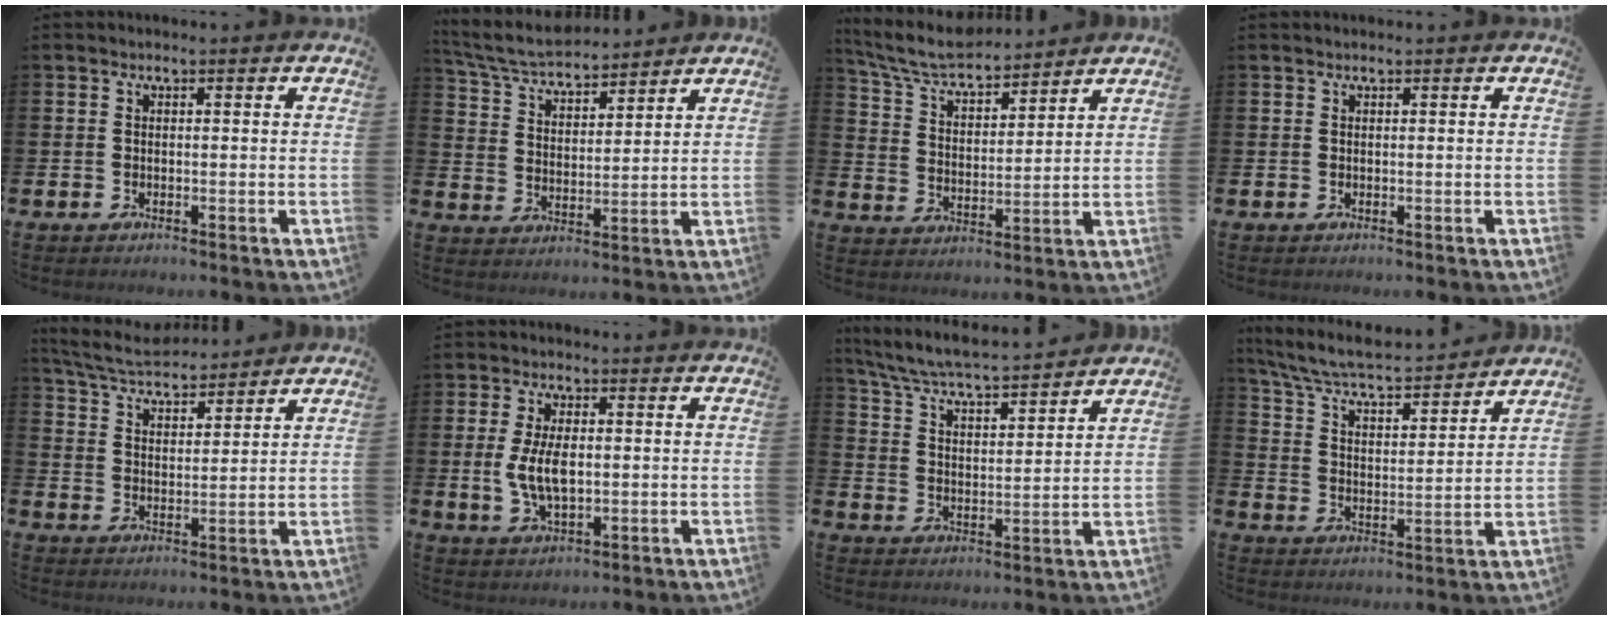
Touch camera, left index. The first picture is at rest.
{"total": 5.9, "force": [5.7, 1.0, 1.3], "torque": [-0.053, -0.030, 0.100]}
{"total": 7.0, "force": [6.5, 1.0, 2.2], "torque": [-0.075, -0.036, 0.115]}
{"total": 0.0}
{"total": 5.7, "force": [5.5, 0.9, 1.1], "torque": [-0.049, -0.029, 0.099]}
{"total": 6.1, "force": [0.2, 3.1, 5.3], "torque": [-0.099, -0.002, -0.003]}
{"total": 6.1, "force": [5.9, 0.2, 1.6], "torque": [-0.060, -0.048, 0.099]}
{"total": 7.0, "force": [6.5, 1.0, 2.3], "torque": [-0.078, -0.051, 0.109]}